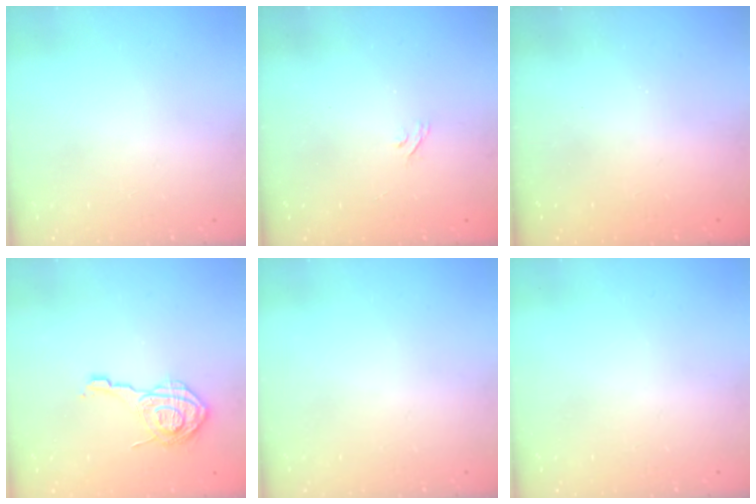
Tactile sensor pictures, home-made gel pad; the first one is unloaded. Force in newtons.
{"total": 2.2, "press": 1.9, "slide": 1.1}
{"total": 2.5, "press": 2.4, "slide": 0.8}
{"total": 14.0, "press": 14.0, "slide": 0.6}
{"total": 0.0}
{"total": 0.0}